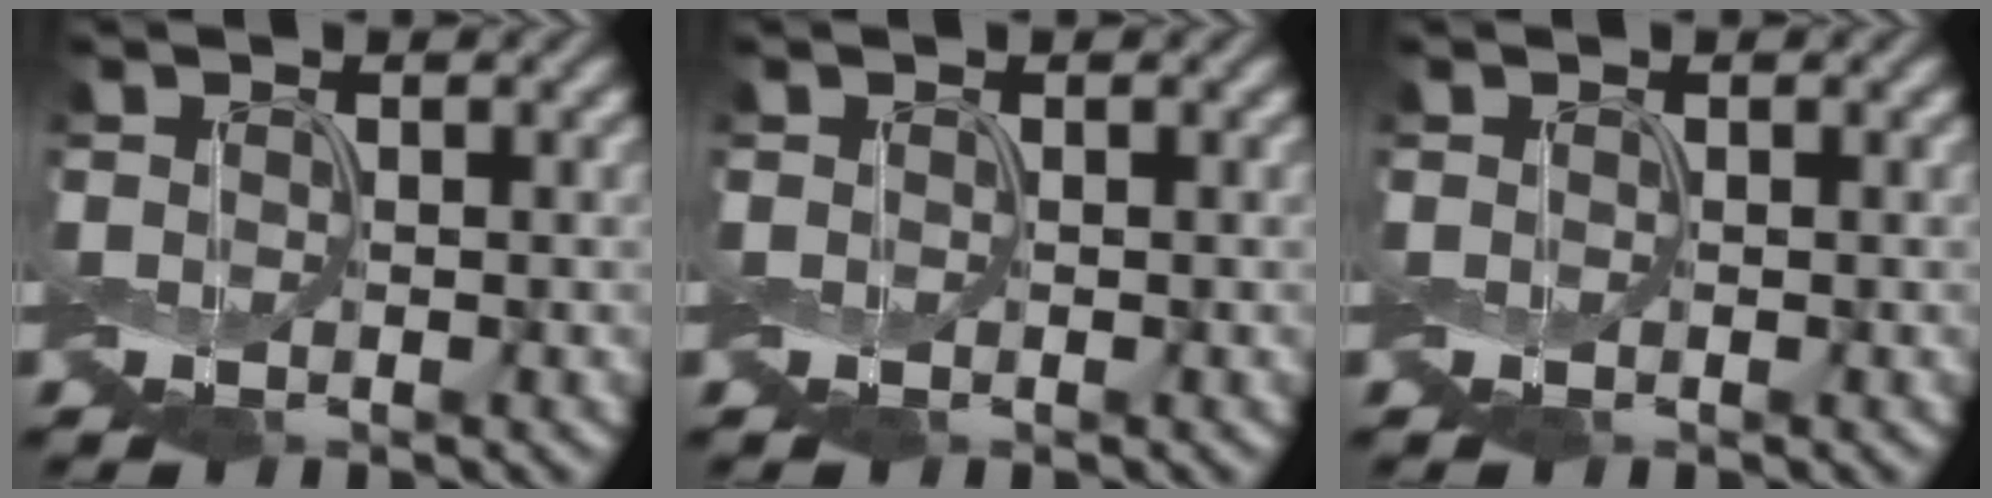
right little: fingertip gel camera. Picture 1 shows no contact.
{"total": 0.0}
{"total": 0.0}